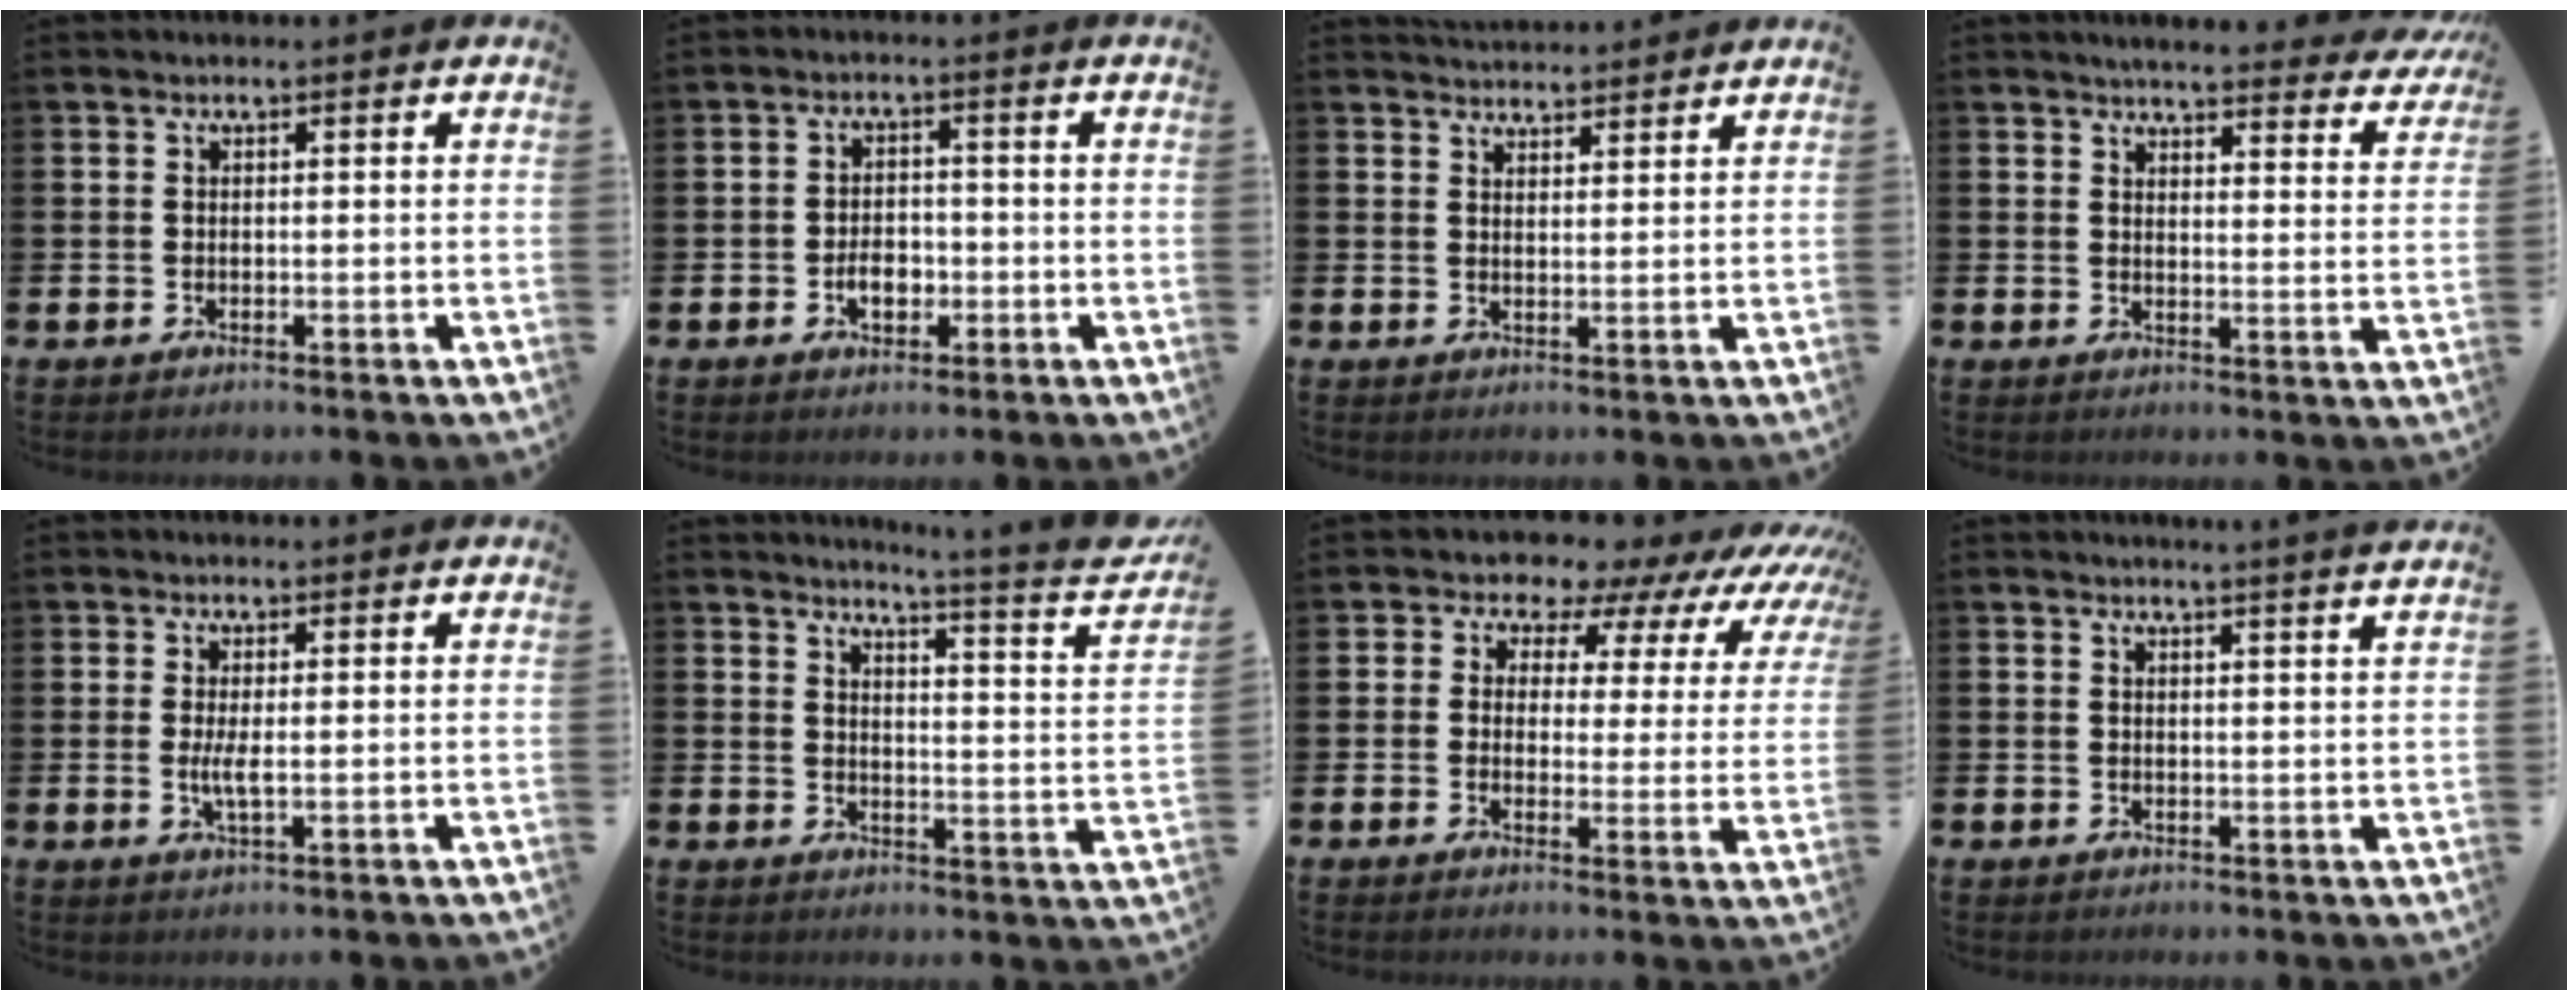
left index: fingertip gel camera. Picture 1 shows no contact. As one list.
[{"total": 3.4, "force": [-1.1, 2.2, 2.3], "torque": [-0.028, -0.003, -0.025]}, {"total": 3.4, "force": [3.3, 0.5, -0.1], "torque": [-0.007, -0.018, 0.062]}, {"total": 4.2, "force": [4.0, 0.4, 1.0], "torque": [-0.027, -0.032, 0.067]}, {"total": 2.4, "force": [0.1, 0.5, 2.3], "torque": [-0.045, -0.004, 0.002]}, {"total": 4.8, "force": [4.3, -0.6, 2.1], "torque": [-0.030, -0.052, 0.060]}, {"total": 6.7, "force": [5.9, 3.2, 0.5], "torque": [-0.027, -0.066, 0.095]}, {"total": 2.3, "force": [2.2, -0.6, 0.2], "torque": [0.005, -0.018, 0.039]}]